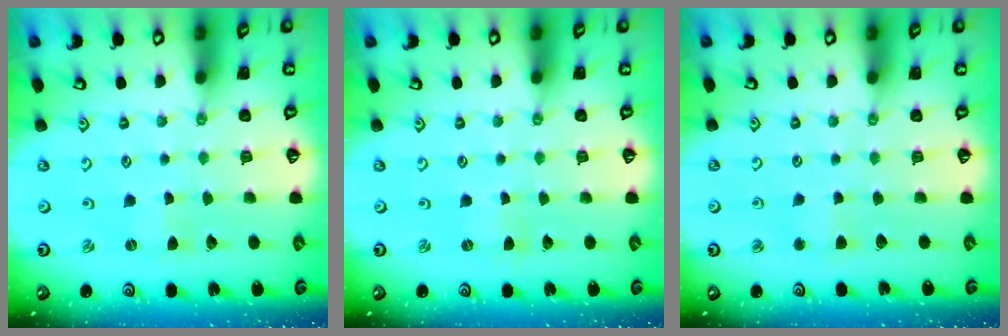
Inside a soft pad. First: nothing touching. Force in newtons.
{"total": 0.0}
{"total": 3.1, "press": 3.1, "slide": 0.7}